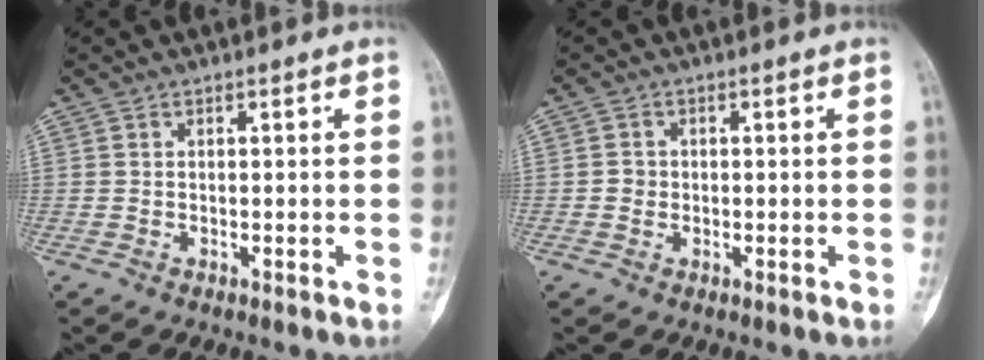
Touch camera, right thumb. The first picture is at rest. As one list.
[{"total": 1.6, "force": [-0.2, 1.5, 0.5], "torque": [0.002, 0.006, -0.005]}]